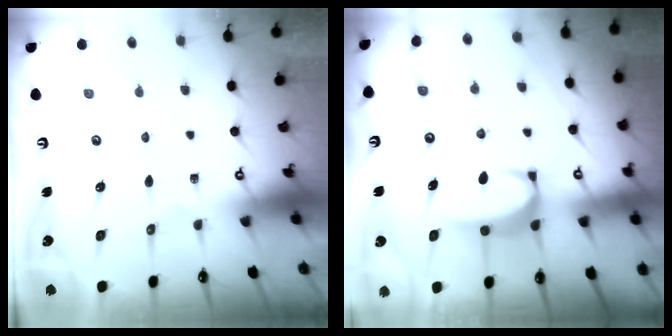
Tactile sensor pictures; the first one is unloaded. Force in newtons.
{"total": 2.8, "press": 2.8, "slide": 0.3}